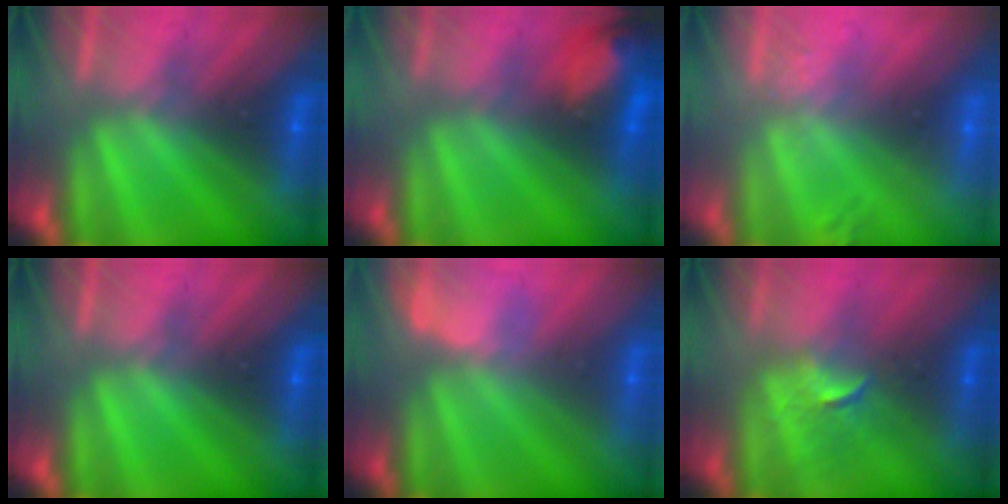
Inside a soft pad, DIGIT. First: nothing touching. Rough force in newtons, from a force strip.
{"total": 7.3}
{"total": 2.6}
{"total": 0.0}
{"total": 2.9}
{"total": 2.6}